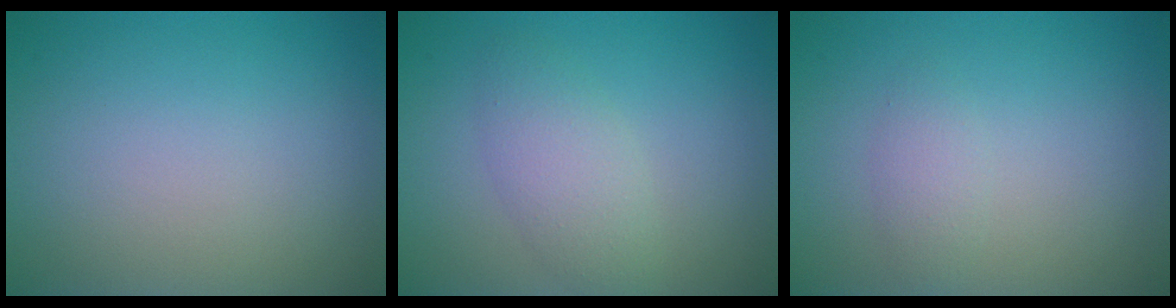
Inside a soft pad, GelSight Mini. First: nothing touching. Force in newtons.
{"total": 2.9, "press": 2.9, "slide": 0.1}
{"total": 1.3, "press": 1.3, "slide": 0.1}